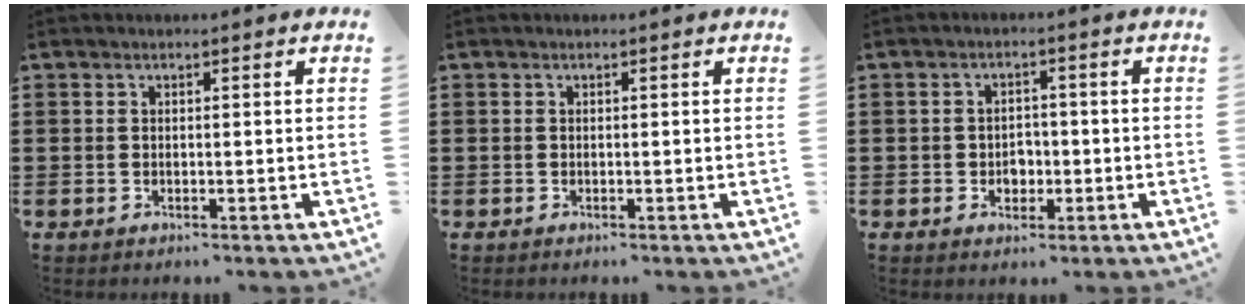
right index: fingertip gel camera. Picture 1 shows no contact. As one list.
[{"total": 0.0}, {"total": 2.6, "force": [-0.7, 2.2, 1.2], "torque": [-0.022, 0.003, -0.018]}]